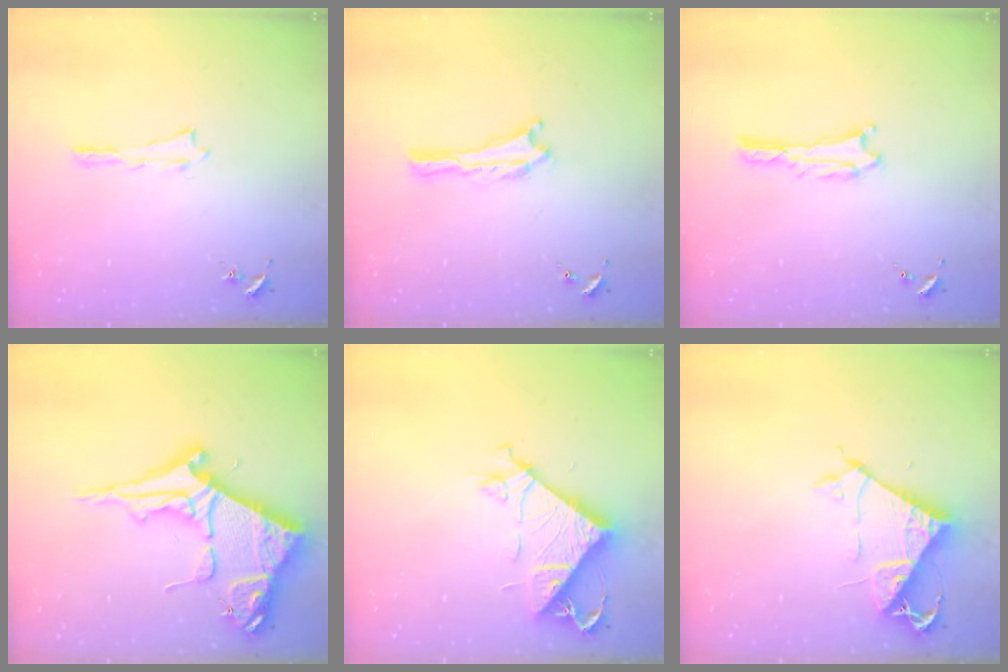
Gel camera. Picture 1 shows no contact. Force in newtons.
{"total": 0.0}
{"total": 1.3, "press": 1.3, "slide": 0.3}
{"total": 10.2, "press": 10.2, "slide": 1.1}
{"total": 9.5, "press": 9.5, "slide": 0.4}
{"total": 7.5, "press": 7.5, "slide": 0.5}